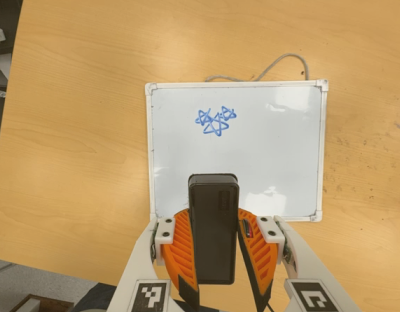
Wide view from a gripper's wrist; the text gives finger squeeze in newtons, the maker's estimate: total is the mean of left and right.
{"total": 9.1, "left": 7.4, "right": 10.8}